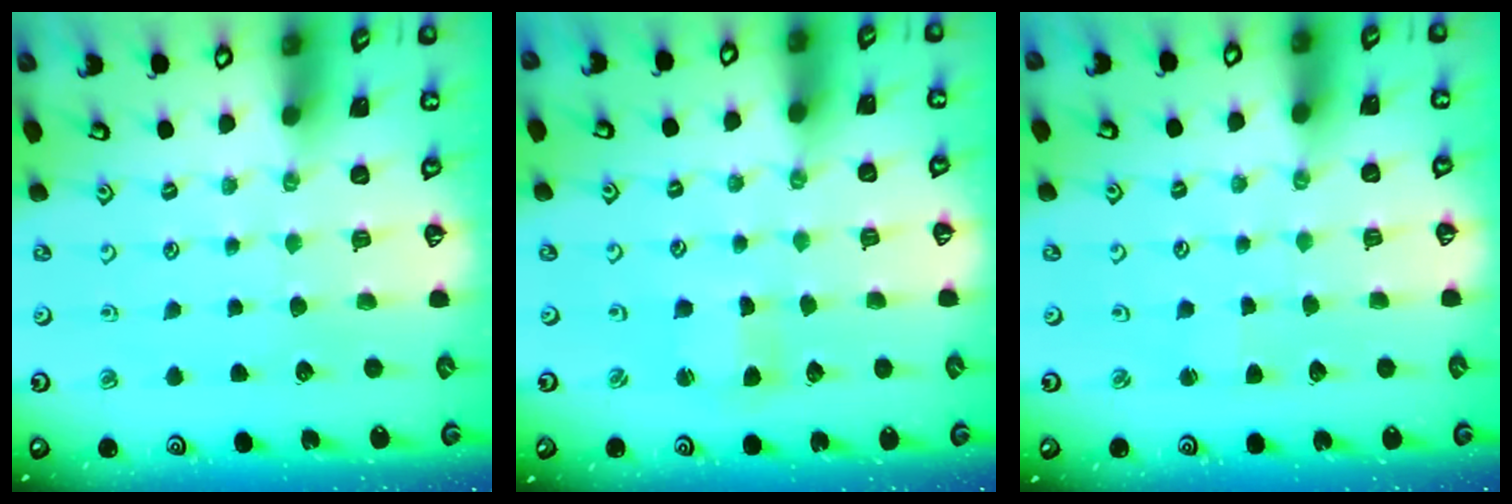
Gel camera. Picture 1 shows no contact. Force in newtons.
{"total": 1.9, "press": 1.8, "slide": 0.3}
{"total": 1.3, "press": 1.3, "slide": 0.2}